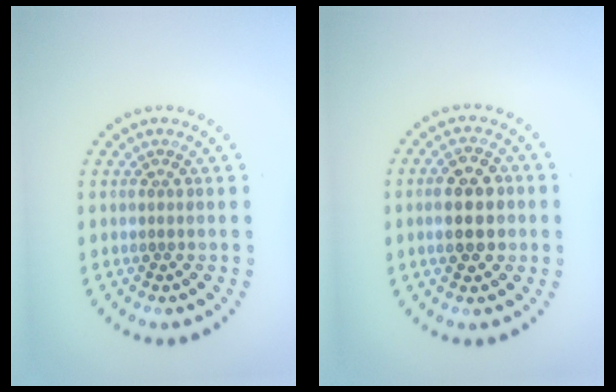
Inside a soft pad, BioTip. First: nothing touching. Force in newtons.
{"total": 4.6, "press": 4.6, "slide": 0.2}